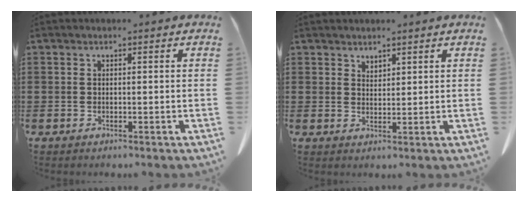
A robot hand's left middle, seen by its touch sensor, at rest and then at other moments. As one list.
[{"total": 1.9, "force": [1.8, 0.4, 0.1], "torque": [-0.005, -0.001, 0.036]}]